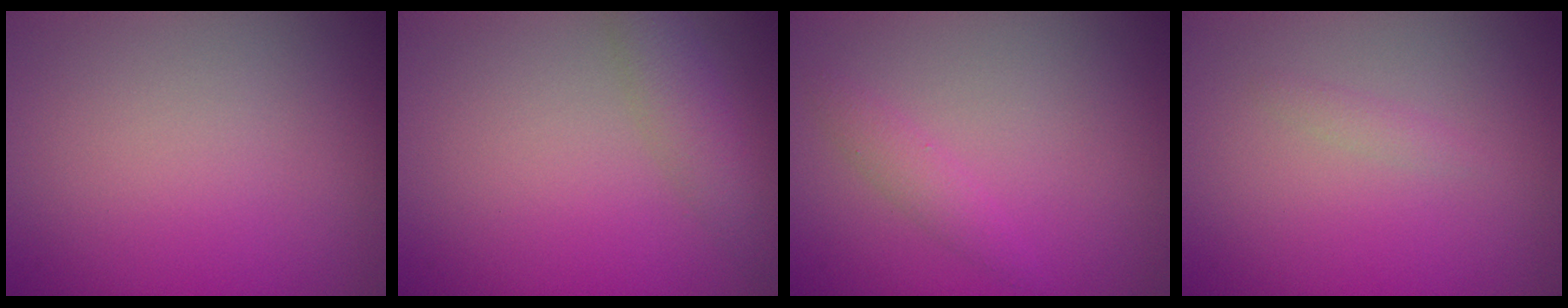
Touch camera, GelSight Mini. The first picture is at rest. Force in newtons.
{"total": 2.5, "press": 2.5, "slide": 0.1}
{"total": 1.5, "press": 1.5, "slide": 0.1}
{"total": 0.7, "press": 0.7, "slide": 0.0}